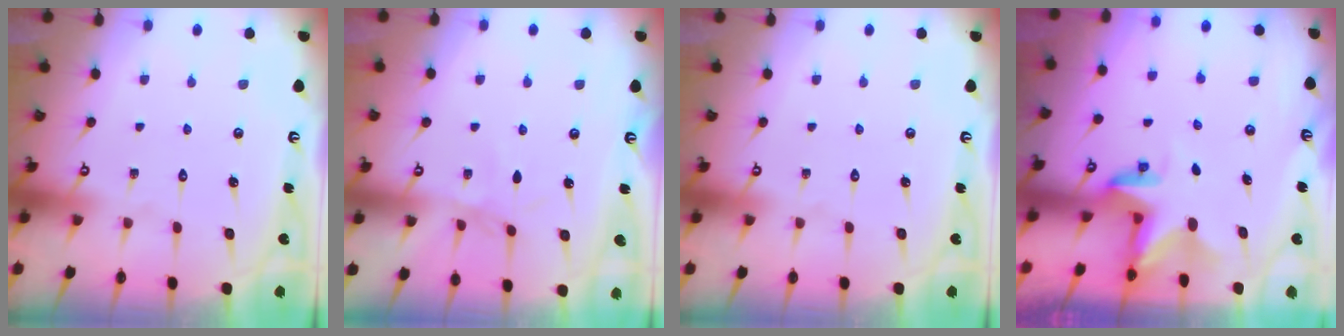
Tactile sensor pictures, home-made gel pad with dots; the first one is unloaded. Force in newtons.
{"total": 1.9, "press": 1.9, "slide": 0.5}
{"total": 0.0}
{"total": 2.9, "press": 2.9, "slide": 0.1}